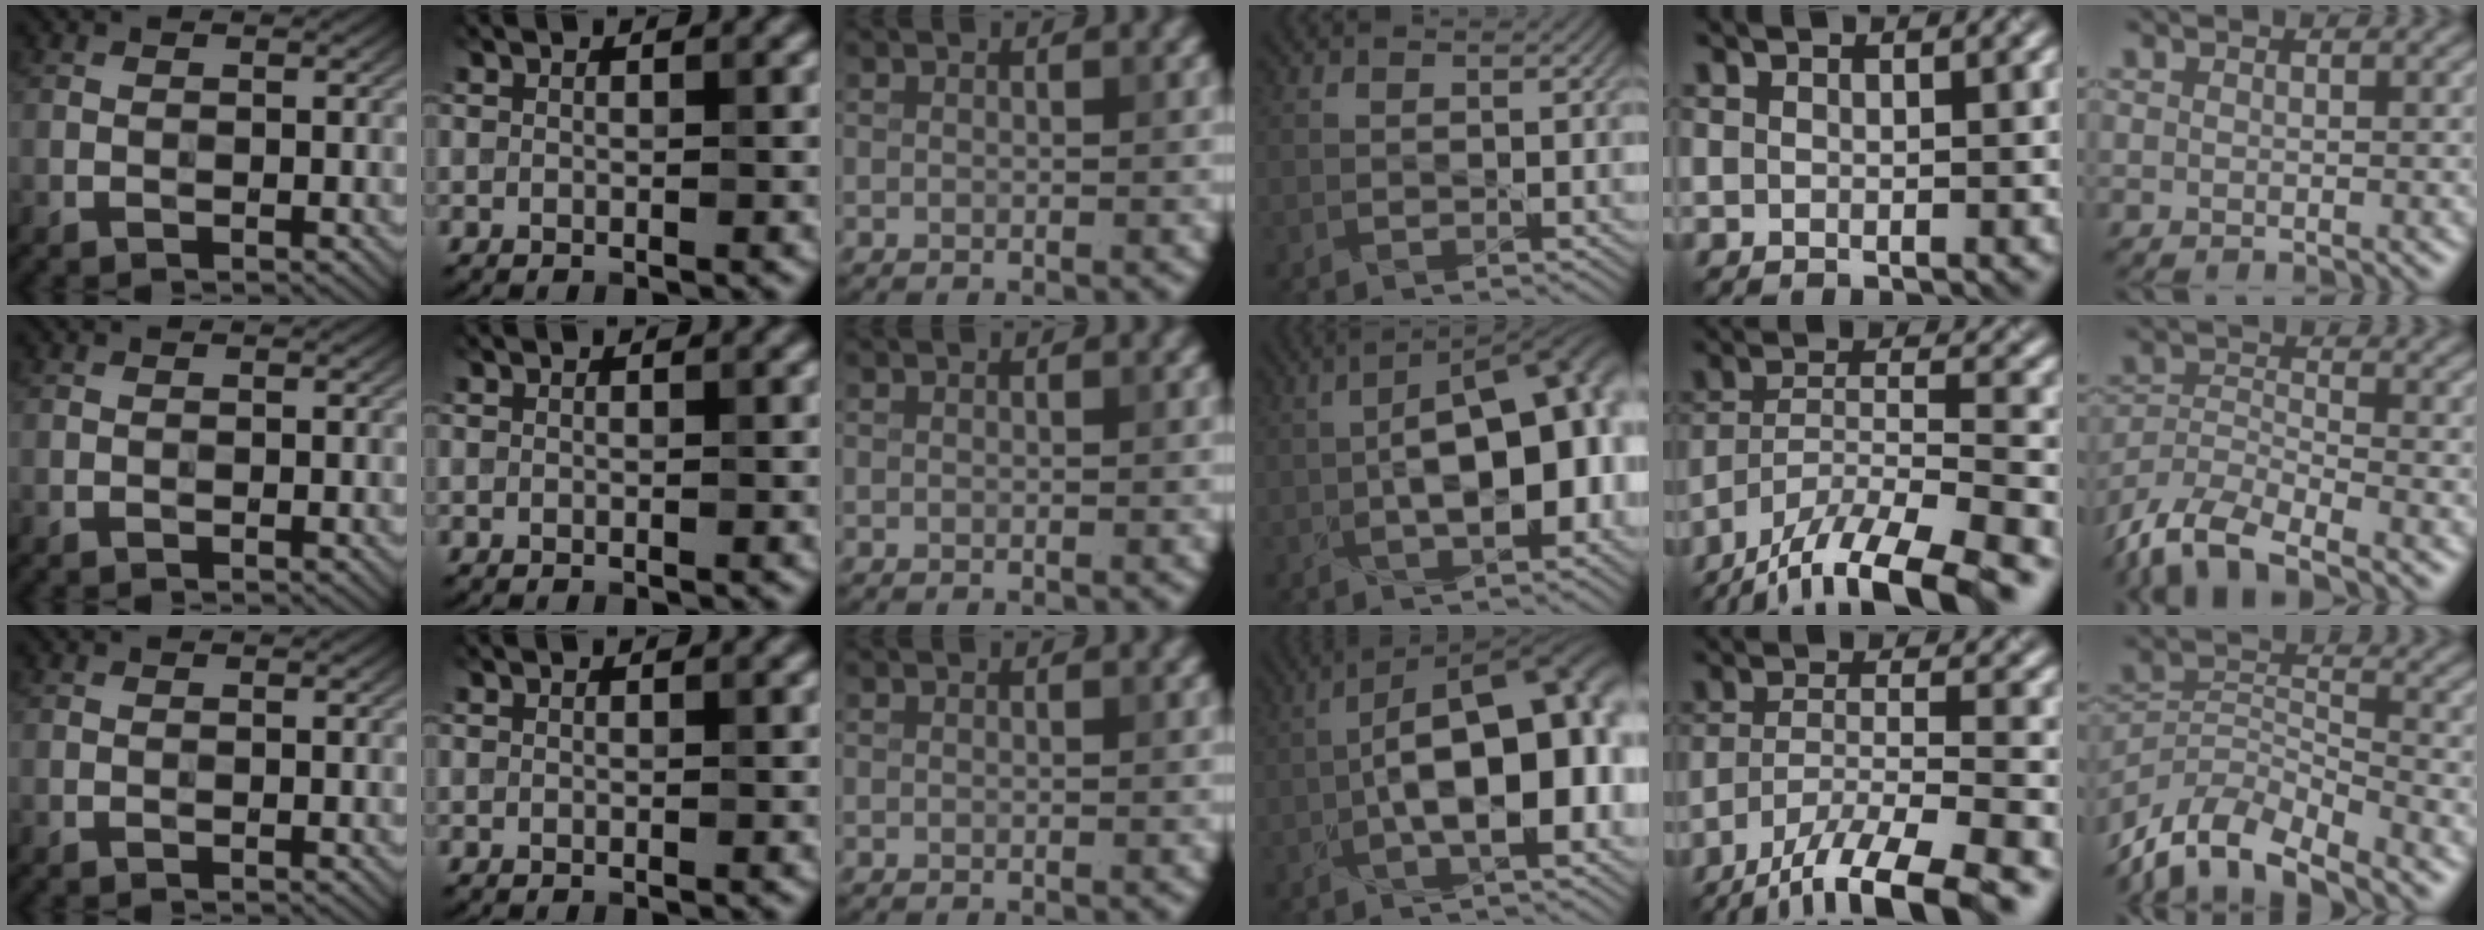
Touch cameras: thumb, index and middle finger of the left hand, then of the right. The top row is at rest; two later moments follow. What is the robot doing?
{"motion": "dispense", "object": "glue bottle"}